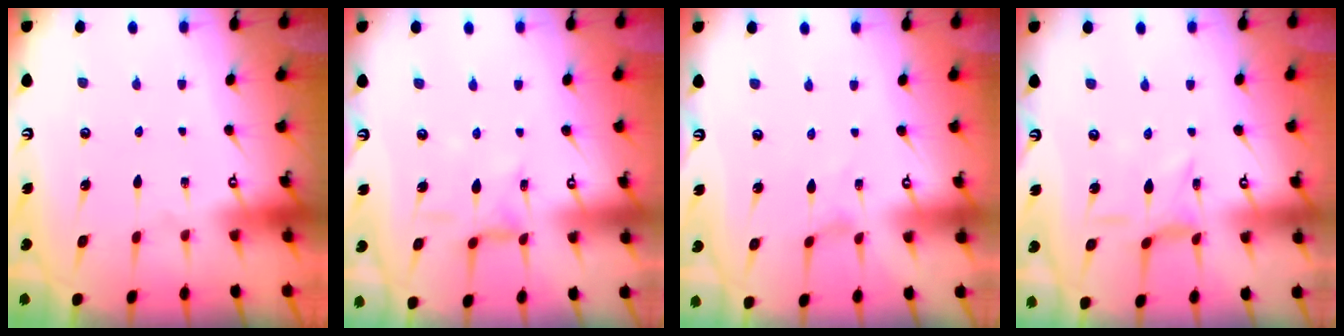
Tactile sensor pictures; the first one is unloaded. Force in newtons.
{"total": 4.2, "press": 4.2, "slide": 0.2}
{"total": 0.0}
{"total": 2.9, "press": 2.9, "slide": 0.2}